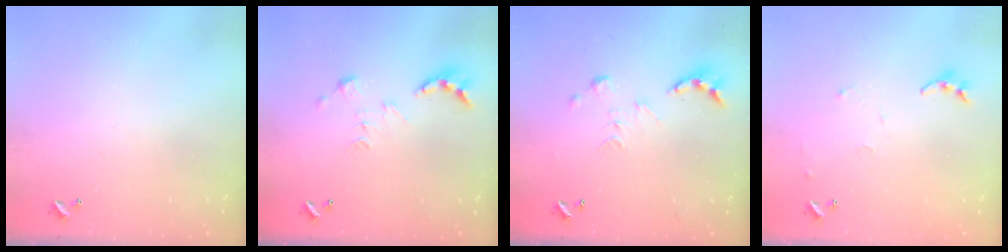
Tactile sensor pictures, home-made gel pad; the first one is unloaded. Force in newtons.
{"total": 3.3, "press": 3.3, "slide": 0.4}
{"total": 0.0}
{"total": 7.5, "press": 7.5, "slide": 0.6}